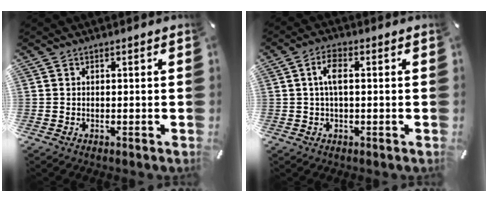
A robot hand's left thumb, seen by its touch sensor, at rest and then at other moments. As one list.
[{"total": 5.3, "force": [0.6, 2.2, 4.7], "torque": [-0.099, 0.008, 0.008]}]